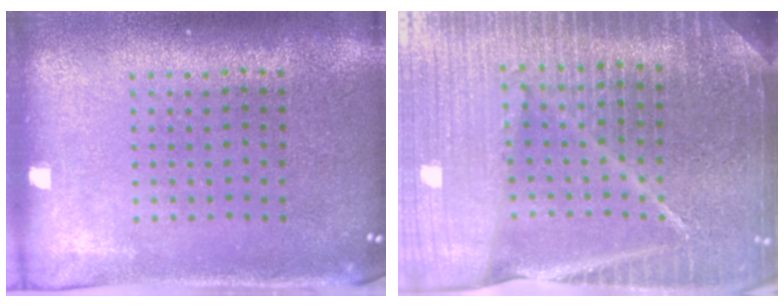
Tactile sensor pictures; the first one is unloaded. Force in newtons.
{"total": 6.1, "press": 5.3, "slide": 2.9}